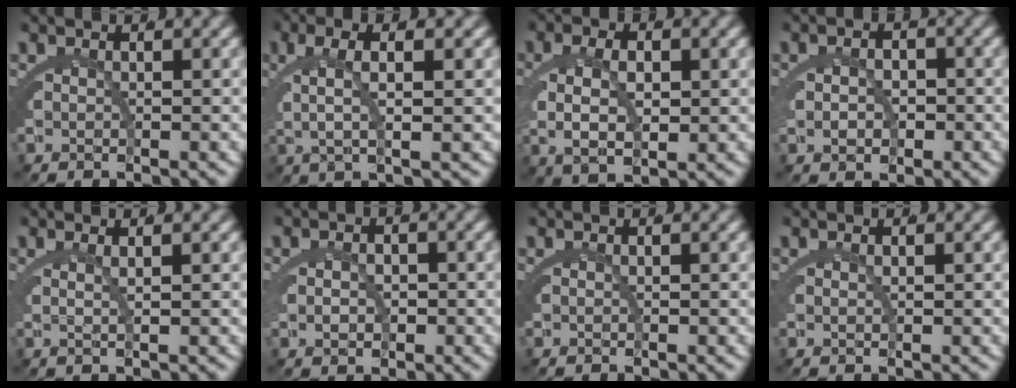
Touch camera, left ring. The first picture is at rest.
{"total": 5.2, "force": [1.7, 1.2, 4.7], "torque": [-0.083, 0.013, 0.027]}
{"total": 5.8, "force": [0.0, 3.4, 4.7], "torque": [-0.087, -0.006, 0.009]}
{"total": 2.2, "force": [-0.5, 1.5, 1.5], "torque": [-0.022, -0.009, -0.005]}
{"total": 1.7, "force": [0.8, -0.1, 1.5], "torque": [-0.026, -0.001, 0.014]}
{"total": 1.8, "force": [-0.3, 1.2, 1.3], "torque": [-0.019, -0.009, 0.000]}
{"total": 0.0}
{"total": 0.6, "force": [0.4, -0.2, 0.4], "torque": [-0.007, -0.003, 0.009]}